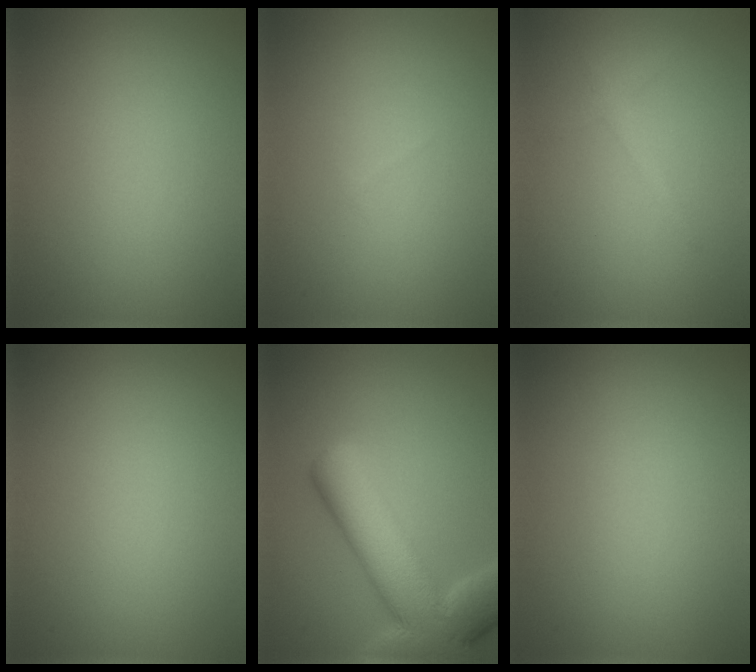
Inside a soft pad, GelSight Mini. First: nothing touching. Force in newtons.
{"total": 0.0}
{"total": 1.3, "press": 1.3, "slide": 0.1}
{"total": 0.0}
{"total": 10.0, "press": 9.9, "slide": 1.0}
{"total": 0.0}